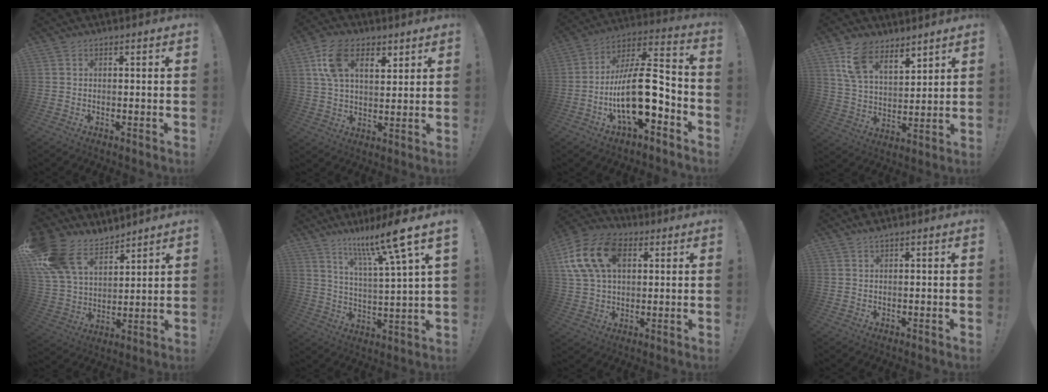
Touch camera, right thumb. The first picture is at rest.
{"total": 12.6, "force": [6.2, 7.4, 8.1], "torque": [-0.130, -0.011, 0.115]}
{"total": 19.4, "force": [-5.1, 7.5, 17.2], "torque": [-0.319, 0.021, -0.084]}
{"total": 11.9, "force": [8.9, 5.6, 5.5], "torque": [-0.097, -0.052, 0.167]}
{"total": 17.2, "force": [11.4, 10.5, 7.5], "torque": [-0.145, -0.067, 0.221]}
{"total": 14.6, "force": [9.5, 0.2, 11.1], "torque": [-0.186, -0.062, 0.137]}
{"total": 17.8, "force": [6.2, 12.7, 10.9], "torque": [-0.186, -0.010, 0.118]}
{"total": 1.3, "force": [1.1, -0.1, 0.7], "torque": [-0.019, 0.001, 0.020]}